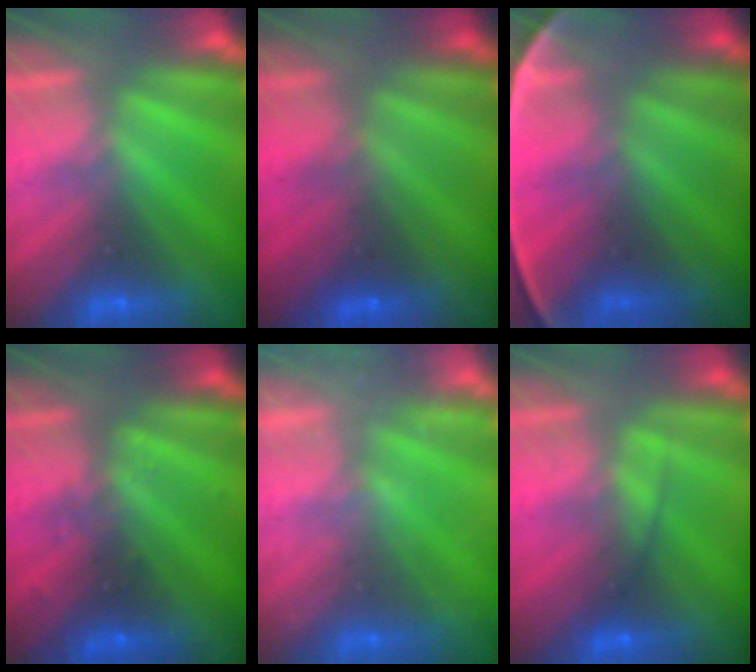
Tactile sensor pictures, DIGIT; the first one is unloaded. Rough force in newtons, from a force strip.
{"total": 2.9}
{"total": 10.5}
{"total": 2.9}
{"total": 2.4}
{"total": 2.3}